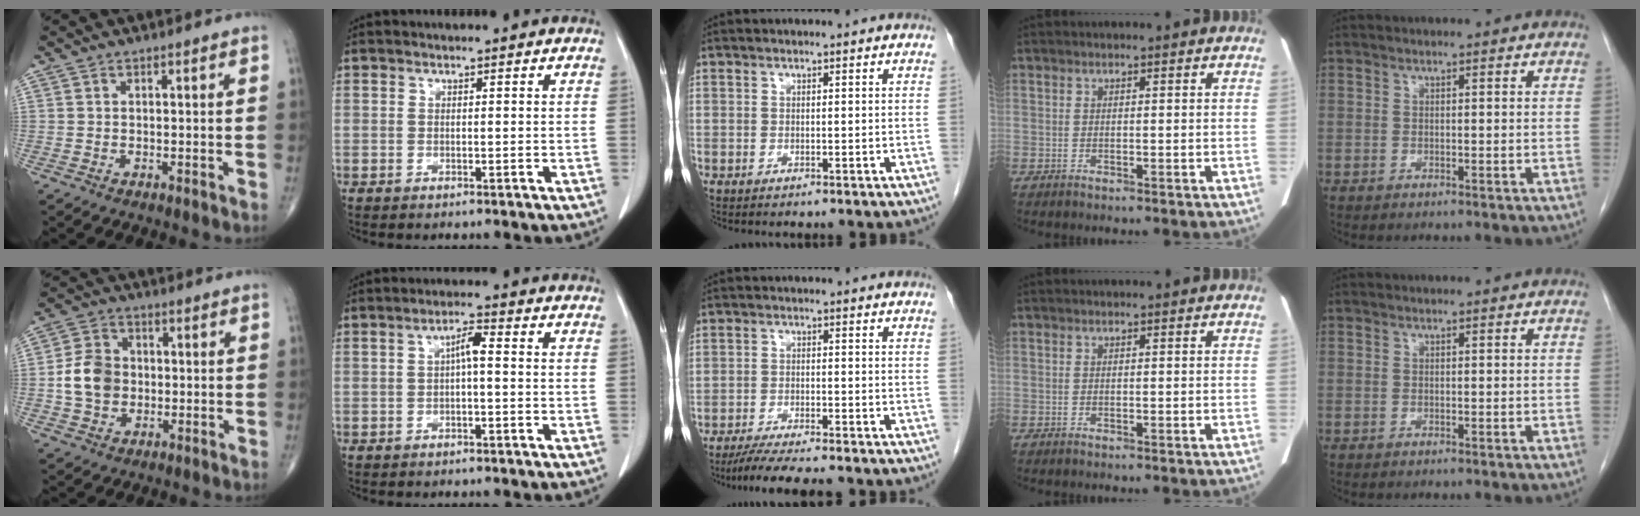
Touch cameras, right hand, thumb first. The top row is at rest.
{"thumb": {"total": 8.5, "force": [-0.7, 6.9, 4.9], "torque": [-0.073, 0.014, -0.017]}, "index": {"total": 2.9, "force": [0.0, 0.5, 2.8], "torque": [-0.049, 0.009, 0.000]}, "middle": {"total": 7.9, "force": [-6.8, 0.3, 4.0], "torque": [-0.062, -0.020, -0.110]}}